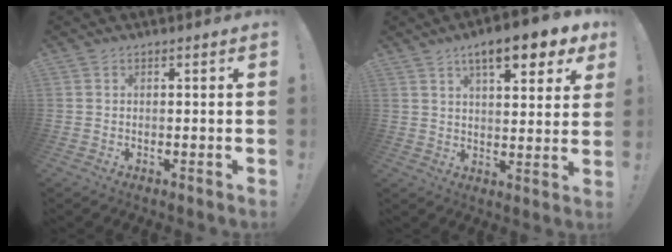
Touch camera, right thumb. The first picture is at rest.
{"total": 11.5, "force": [6.8, 3.3, 8.6], "torque": [-0.119, -0.038, 0.109]}